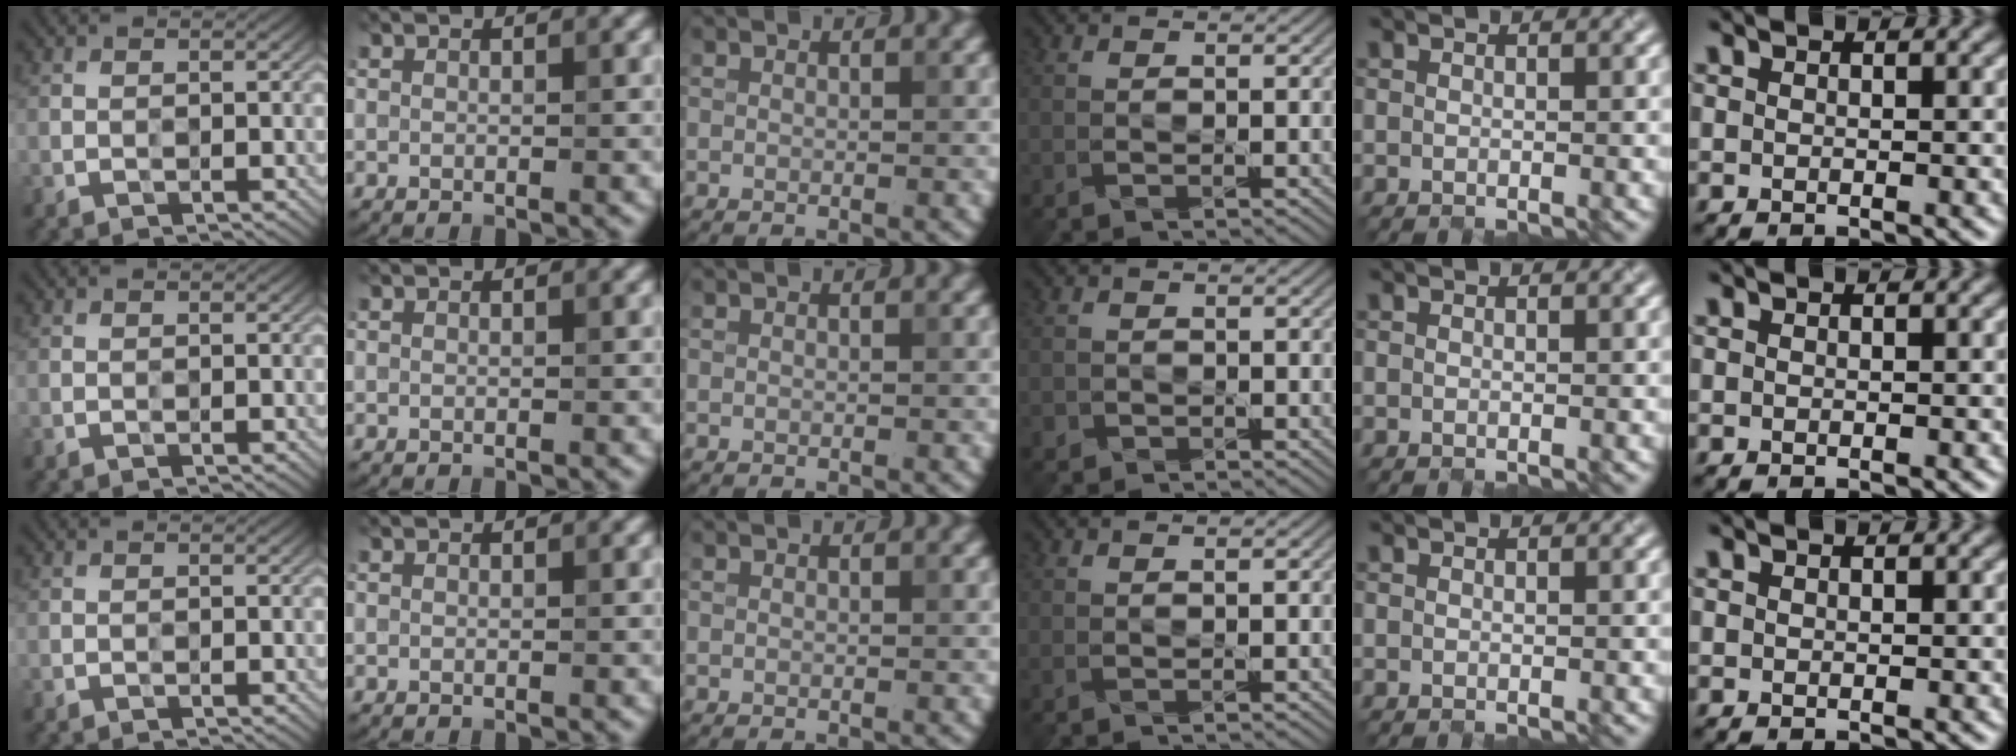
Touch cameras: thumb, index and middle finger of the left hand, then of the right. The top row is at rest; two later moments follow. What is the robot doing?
{"motion": "close", "object": "hinged tin"}